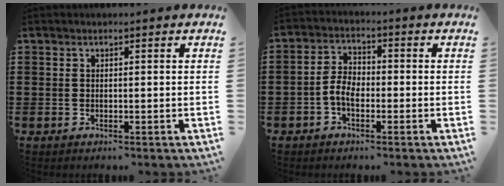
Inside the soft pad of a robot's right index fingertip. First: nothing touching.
{"total": 4.2, "force": [-1.6, 2.3, 3.1], "torque": [-0.077, 0.001, -0.037]}